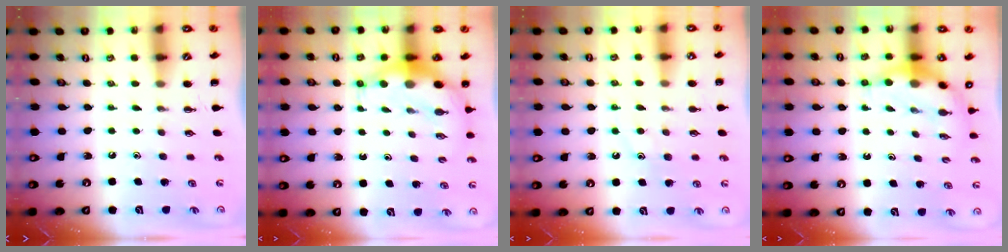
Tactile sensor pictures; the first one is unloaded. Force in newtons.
{"total": 6.9, "press": 6.7, "slide": 1.6}
{"total": 8.8, "press": 8.8, "slide": 1.0}
{"total": 7.7, "press": 7.6, "slide": 0.9}